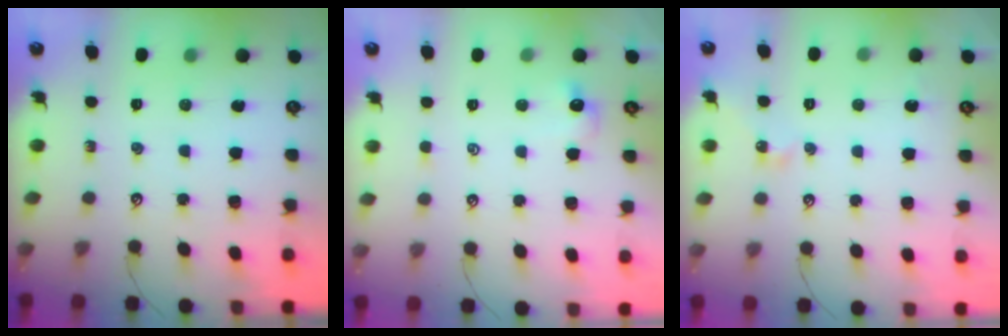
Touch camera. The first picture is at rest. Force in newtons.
{"total": 1.0, "press": 0.8, "slide": 0.6}
{"total": 3.0, "press": 3.0, "slide": 0.1}